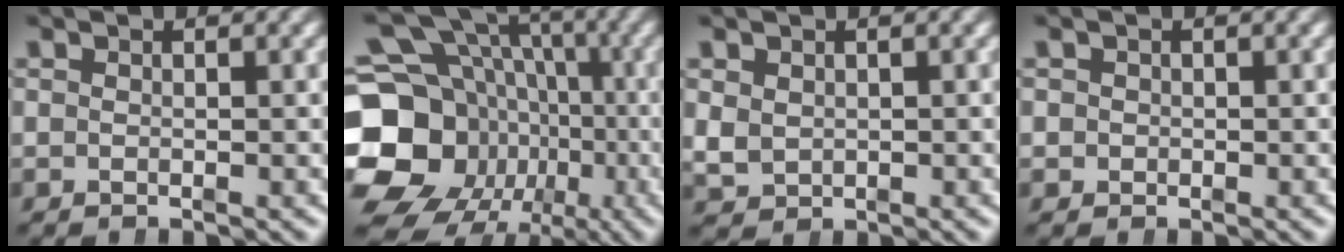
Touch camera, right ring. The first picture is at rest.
{"total": 22.7, "force": [-2.3, 19.9, 10.8], "torque": [-0.222, -0.070, -0.032]}
{"total": 2.3, "force": [0.2, 2.1, 0.9], "torque": [-0.028, -0.016, 0.017]}
{"total": 1.3, "force": [-0.2, 1.3, 0.1], "torque": [-0.007, -0.004, -0.003]}